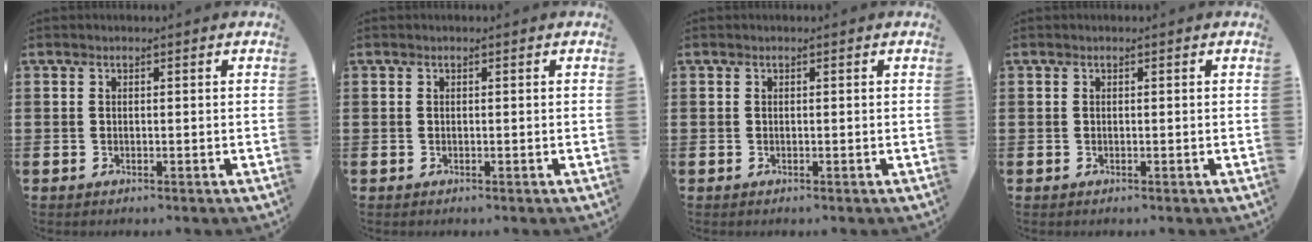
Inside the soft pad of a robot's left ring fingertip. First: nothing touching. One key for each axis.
{"total": 0.0}
{"total": 0.0}
{"total": 0.0}